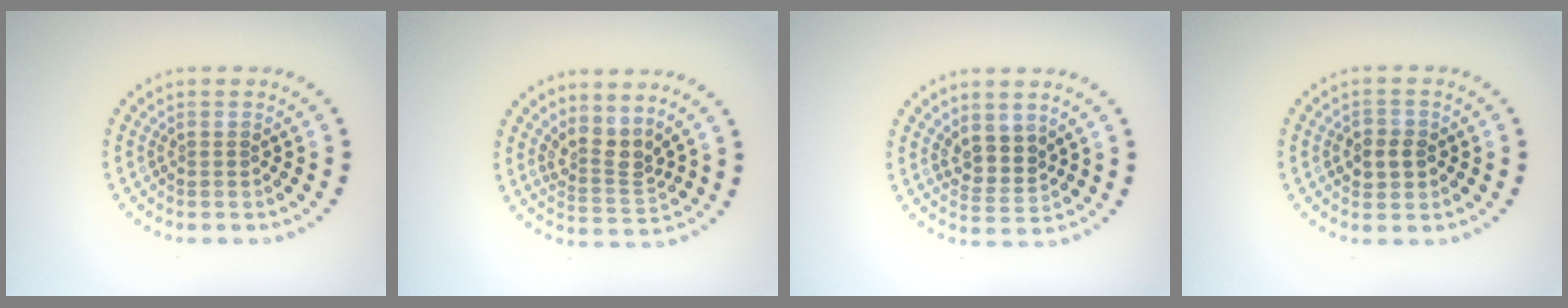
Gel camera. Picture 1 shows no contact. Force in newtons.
{"total": 2.8, "press": 2.0, "slide": 2.0}
{"total": 2.7, "press": 2.3, "slide": 1.4}
{"total": 2.4, "press": 2.4, "slide": 0.5}